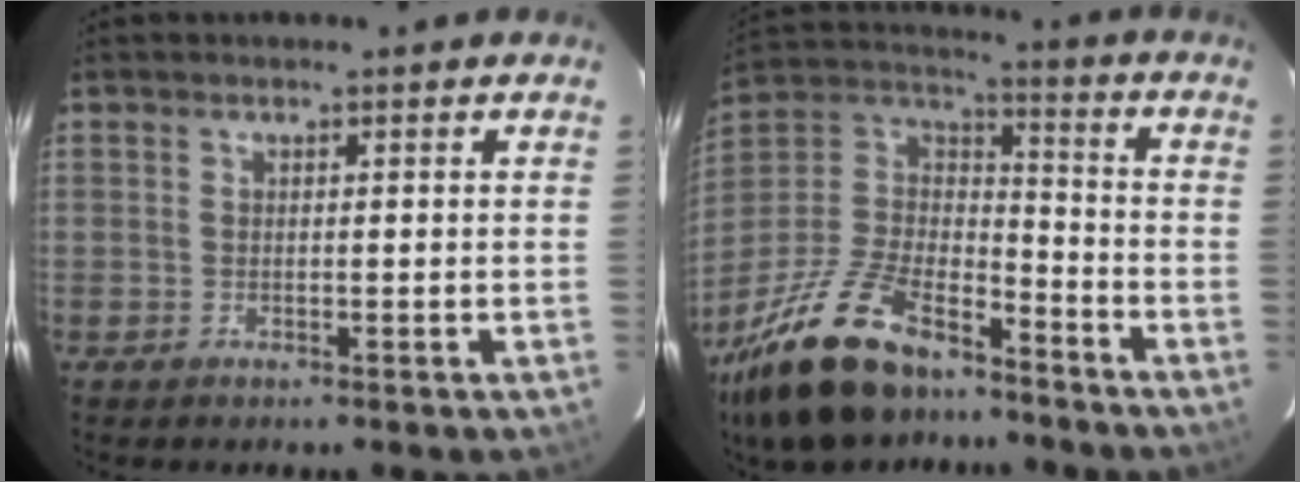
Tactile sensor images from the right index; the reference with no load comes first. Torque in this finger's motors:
{"motor_torque": [1.06, -1.08, 0.90, 0.21]}